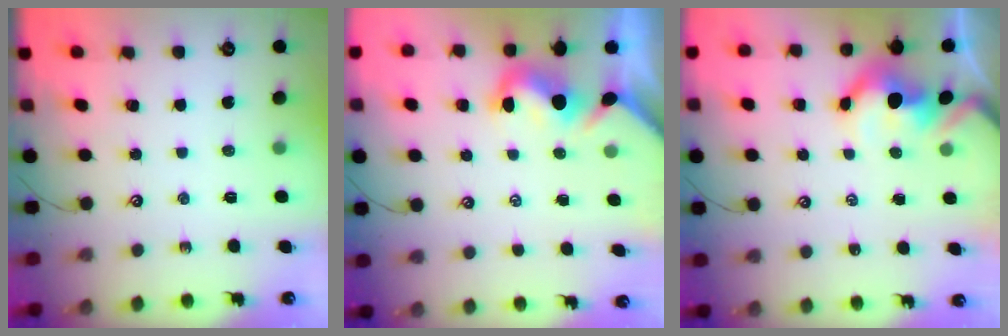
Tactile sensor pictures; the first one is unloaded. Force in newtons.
{"total": 1.4, "press": 1.1, "slide": 0.9}
{"total": 5.4, "press": 5.4, "slide": 0.8}